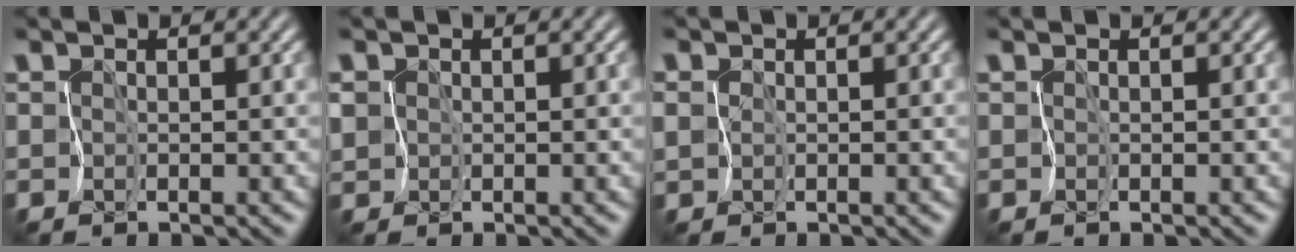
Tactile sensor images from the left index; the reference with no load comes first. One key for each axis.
{"total": 1.2, "fx": 0.0, "fy": 1.2, "fz": 0.1, "tx": -0.005, "ty": -0.006, "tz": 0.001}
{"total": 0.8, "fx": -0.1, "fy": 0.8, "fz": 0.0, "tx": -0.003, "ty": -0.006, "tz": -0.002}
{"total": 0.0}